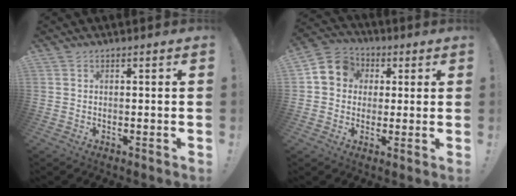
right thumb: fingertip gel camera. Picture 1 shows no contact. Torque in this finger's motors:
{"motor_torque": [0.80, 0.97, 0.34, -0.34, 0.00]}